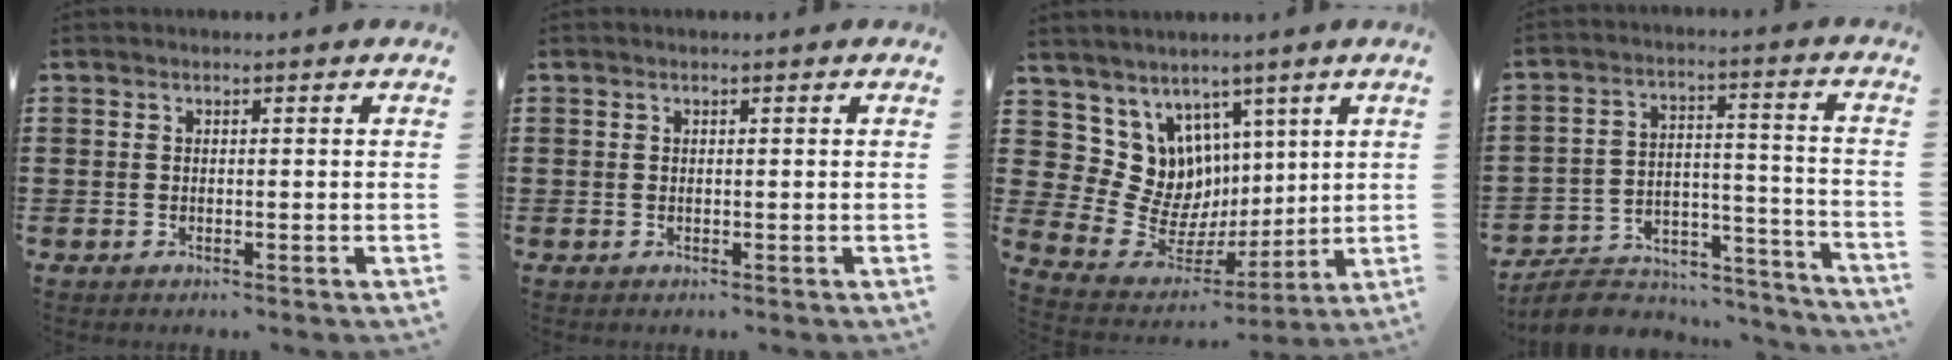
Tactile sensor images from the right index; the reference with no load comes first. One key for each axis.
{"total": 0.0}
{"total": 10.0, "fx": 3.1, "fy": 9.4, "fz": 1.2, "tx": -0.058, "ty": -0.051, "tz": 0.071}
{"total": 7.4, "fx": -6.6, "fy": 2.6, "fz": 2.0, "tx": -0.042, "ty": 0.014, "tz": -0.127}